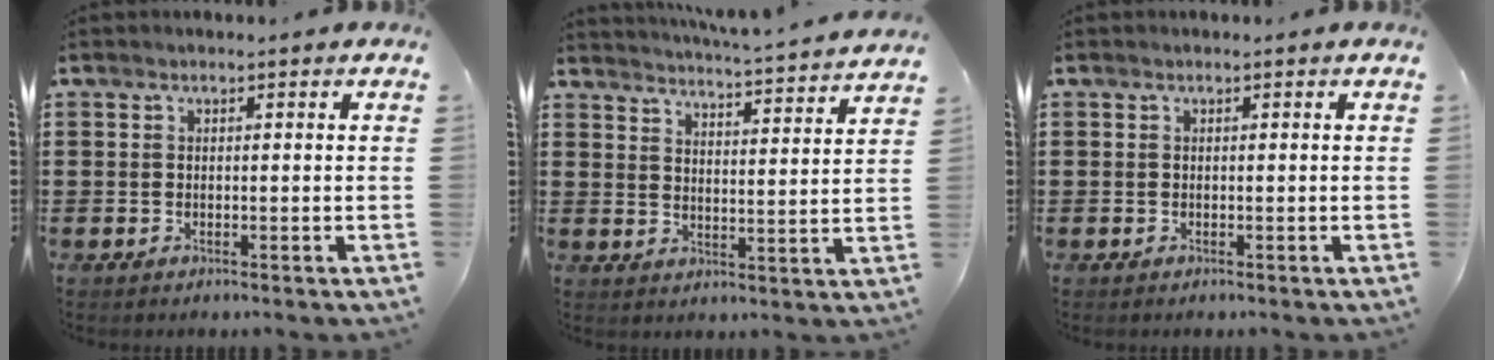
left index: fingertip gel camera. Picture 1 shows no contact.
{"total": 3.7, "force": [3.6, -0.7, 0.6], "torque": [-0.026, -0.042, 0.052]}
{"total": 0.0}